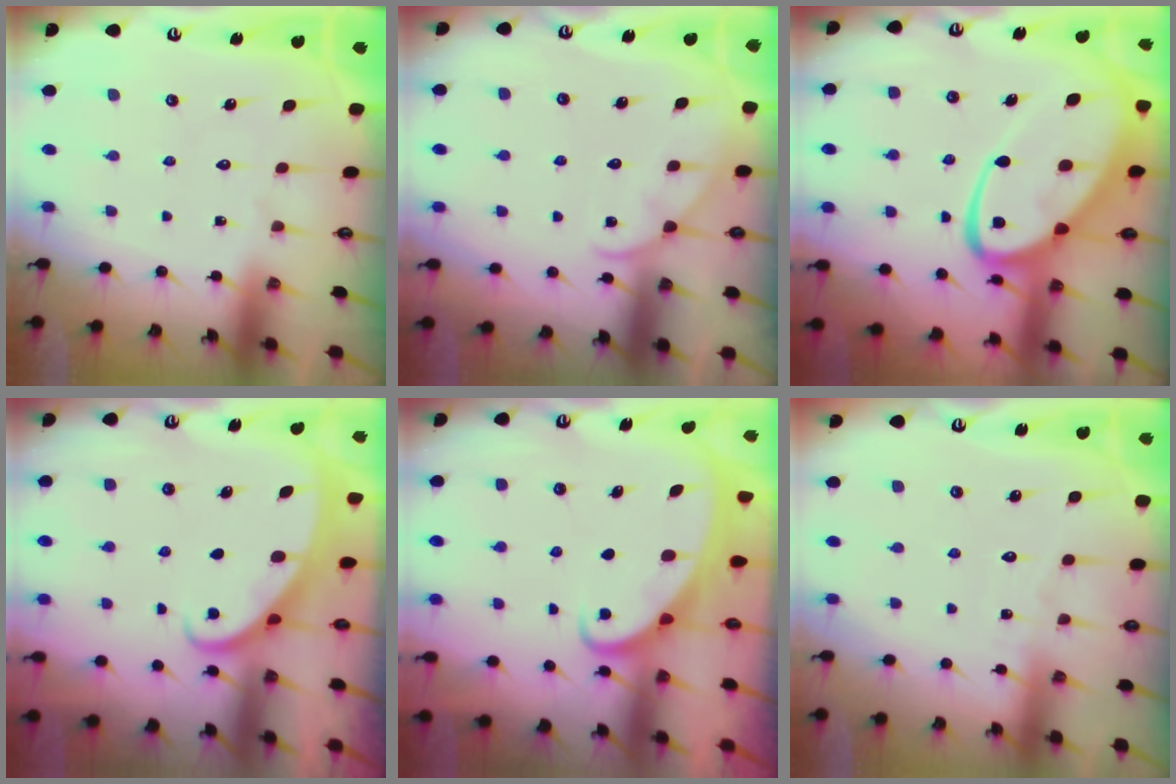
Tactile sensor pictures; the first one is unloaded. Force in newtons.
{"total": 4.3, "press": 4.3, "slide": 0.4}
{"total": 15.4, "press": 15.4, "slide": 1.3}
{"total": 2.2, "press": 2.2, "slide": 0.2}
{"total": 2.1, "press": 2.1, "slide": 0.3}
{"total": 3.8, "press": 3.8, "slide": 0.3}